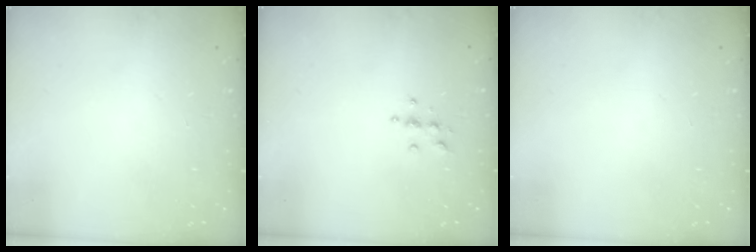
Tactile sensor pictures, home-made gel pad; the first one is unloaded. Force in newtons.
{"total": 3.9, "press": 3.8, "slide": 0.4}
{"total": 0.0}